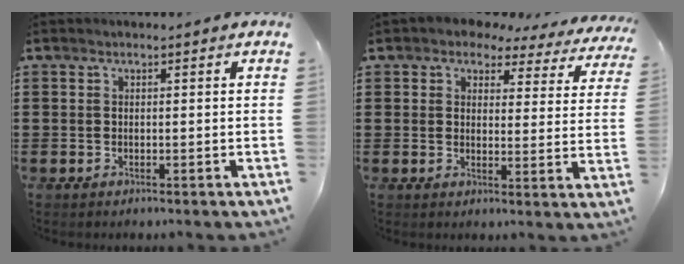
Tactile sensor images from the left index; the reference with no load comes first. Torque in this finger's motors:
{"motor_torque": [2.14, 0.00, 1.05, 0.06]}